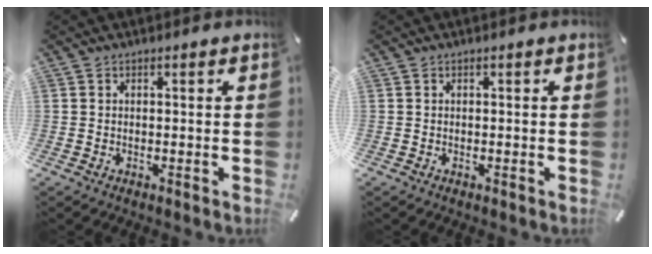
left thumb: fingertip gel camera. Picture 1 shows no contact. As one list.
[{"total": 0.0}]